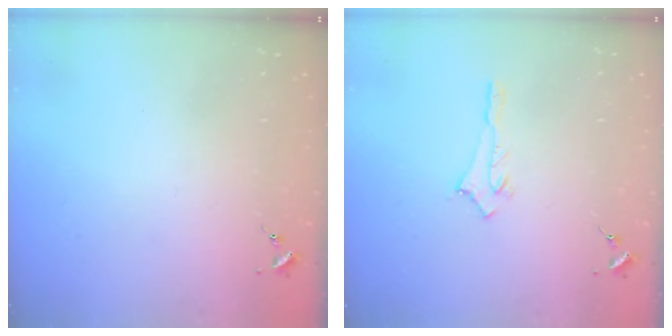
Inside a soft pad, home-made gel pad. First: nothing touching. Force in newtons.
{"total": 2.9, "press": 2.9, "slide": 0.2}